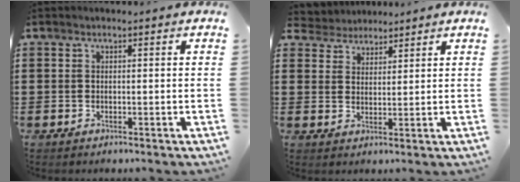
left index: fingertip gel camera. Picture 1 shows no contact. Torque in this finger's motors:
{"motor_torque": [-0.01, -0.01, 0.00, -0.05]}